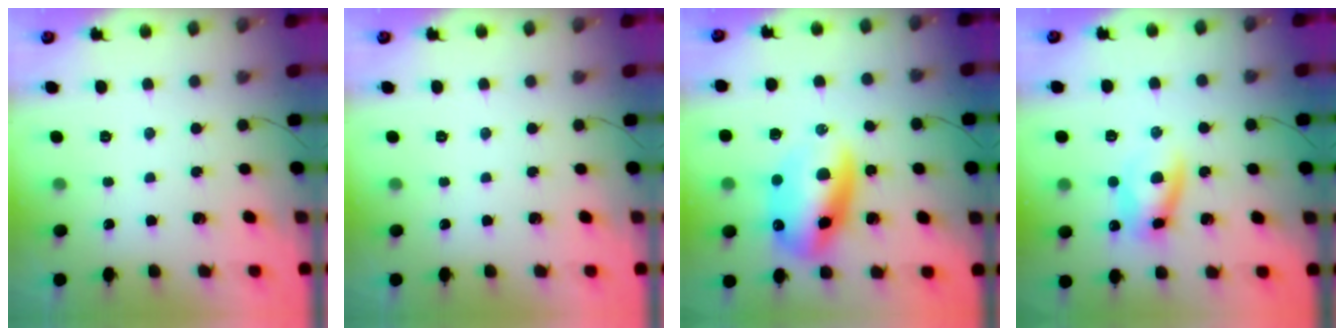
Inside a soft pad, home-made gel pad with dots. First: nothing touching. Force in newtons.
{"total": 0.0}
{"total": 15.8, "press": 15.3, "slide": 4.2}
{"total": 10.1, "press": 9.9, "slide": 1.8}